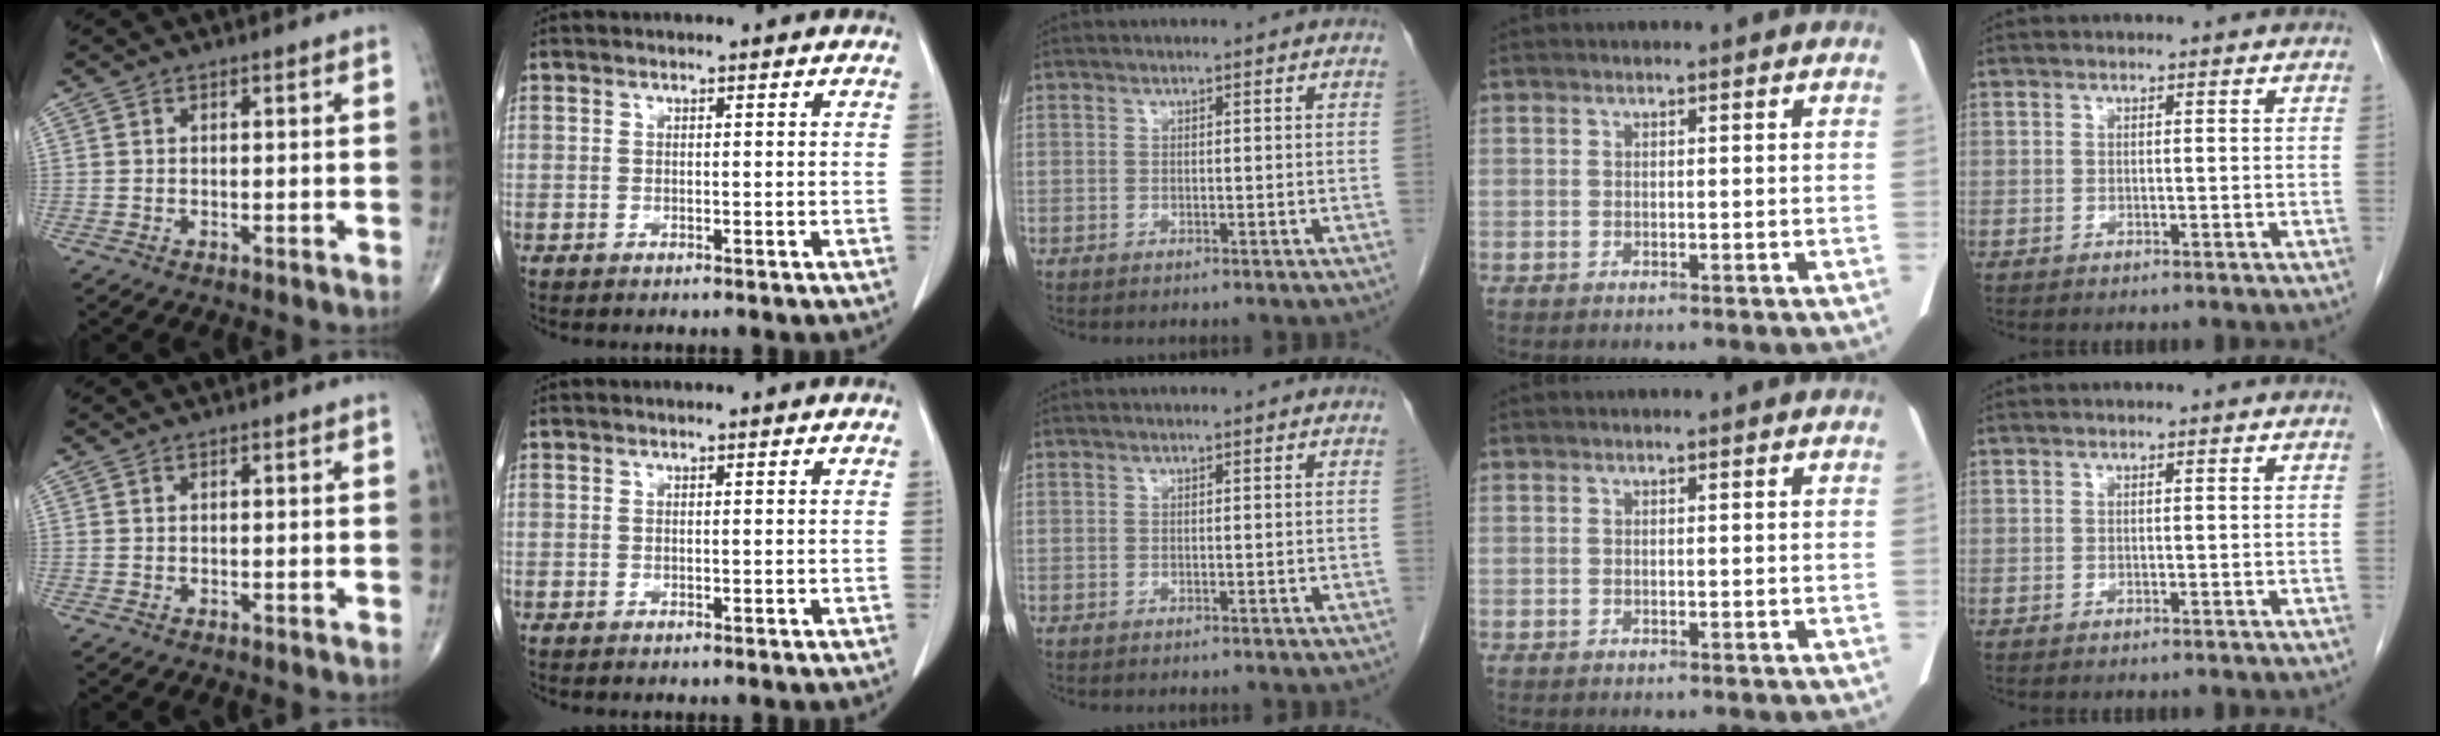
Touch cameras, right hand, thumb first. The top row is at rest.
{}